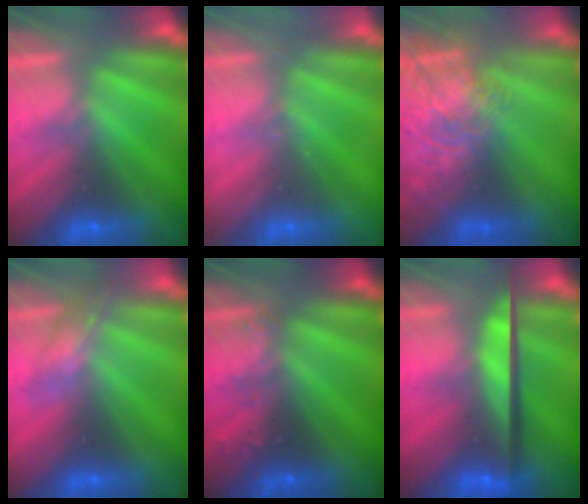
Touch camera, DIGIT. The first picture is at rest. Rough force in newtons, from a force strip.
{"total": 2.1}
{"total": 7.7}
{"total": 2.1}
{"total": 2.4}
{"total": 14.6}